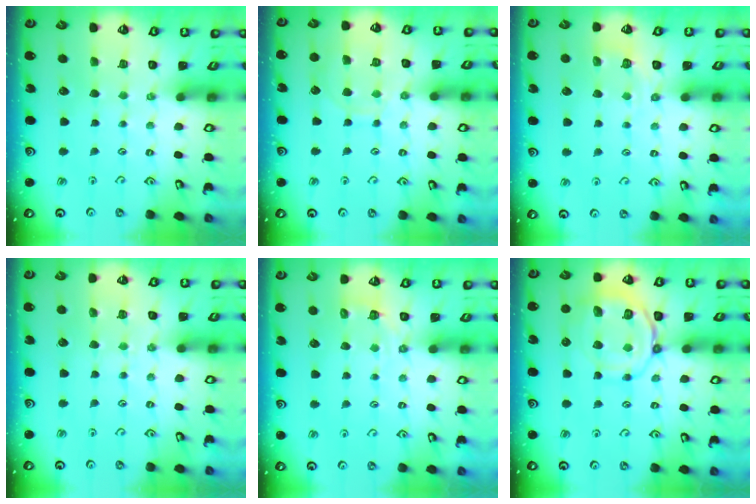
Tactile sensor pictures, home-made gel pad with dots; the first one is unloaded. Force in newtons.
{"total": 9.0, "press": 9.0, "slide": 0.7}
{"total": 4.3, "press": 3.9, "slide": 1.8}
{"total": 5.9, "press": 5.9, "slide": 0.6}
{"total": 3.6, "press": 3.1, "slide": 1.9}
{"total": 11.6, "press": 11.5, "slide": 1.7}